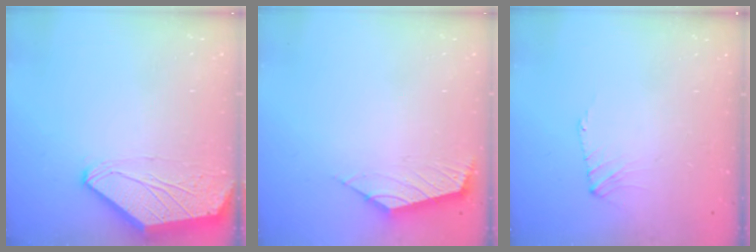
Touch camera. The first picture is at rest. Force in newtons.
{"total": 2.6, "press": 2.6, "slide": 0.7}
{"total": 2.5, "press": 2.4, "slide": 0.6}